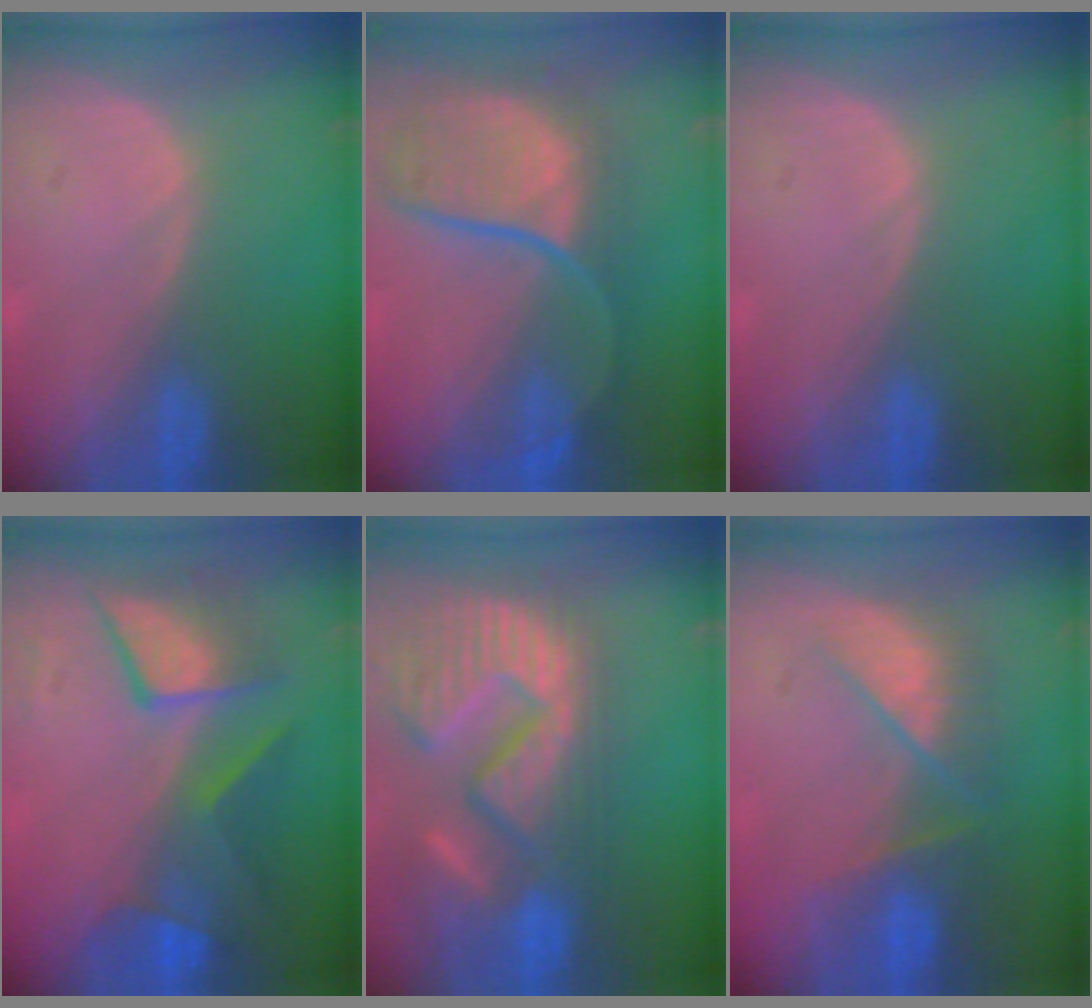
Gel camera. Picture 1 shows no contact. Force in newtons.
{"total": 10.5, "press": 9.6, "slide": 4.1}
{"total": 0.0}
{"total": 8.6, "press": 8.5, "slide": 0.4}
{"total": 15.4, "press": 12.8, "slide": 8.6}
{"total": 7.5, "press": 7.3, "slide": 1.9}